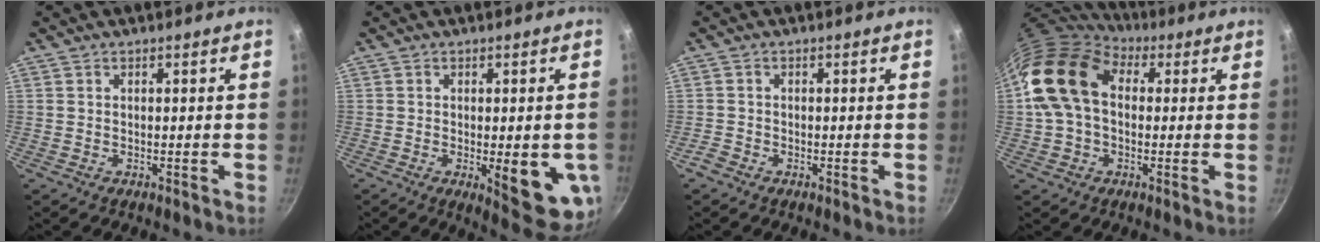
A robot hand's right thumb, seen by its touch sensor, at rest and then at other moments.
{"total": 12.2, "force": [-2.4, 4.0, 11.2], "torque": [-0.113, -0.014, -0.024]}
{"total": 1.7, "force": [-1.3, 1.1, 0.4], "torque": [-0.010, 0.007, -0.026]}
{"total": 15.2, "force": [2.3, 10.7, 10.5], "torque": [-0.169, 0.021, 0.026]}